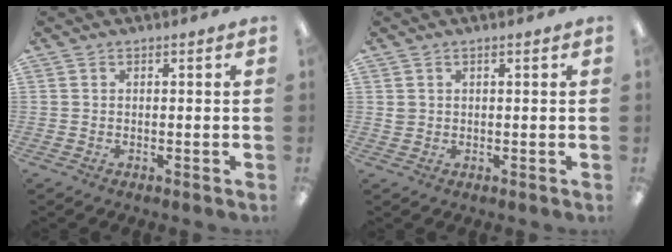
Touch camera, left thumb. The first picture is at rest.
{"total": 1.2, "force": [0.4, 1.0, 0.4], "torque": [-0.010, 0.005, 0.007]}